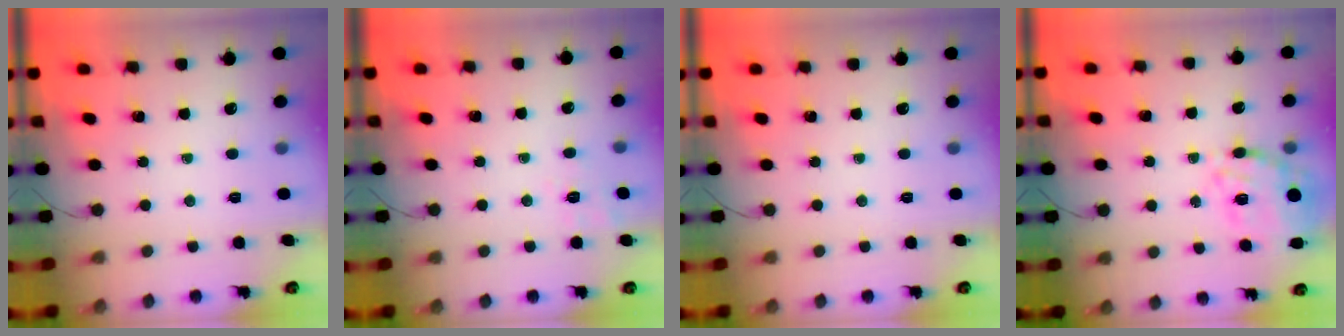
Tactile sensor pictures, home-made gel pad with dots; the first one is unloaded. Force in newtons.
{"total": 1.9, "press": 0.8, "slide": 1.7}
{"total": 0.0}
{"total": 11.3, "press": 10.7, "slide": 3.9}